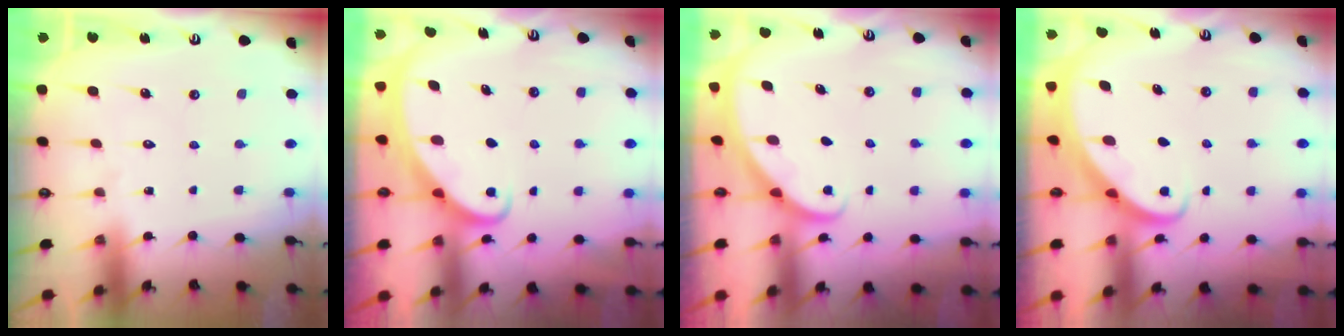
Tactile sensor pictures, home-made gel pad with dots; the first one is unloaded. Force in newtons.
{"total": 2.2, "press": 2.2, "slide": 0.3}
{"total": 1.5, "press": 1.5, "slide": 0.1}
{"total": 2.6, "press": 2.6, "slide": 0.3}